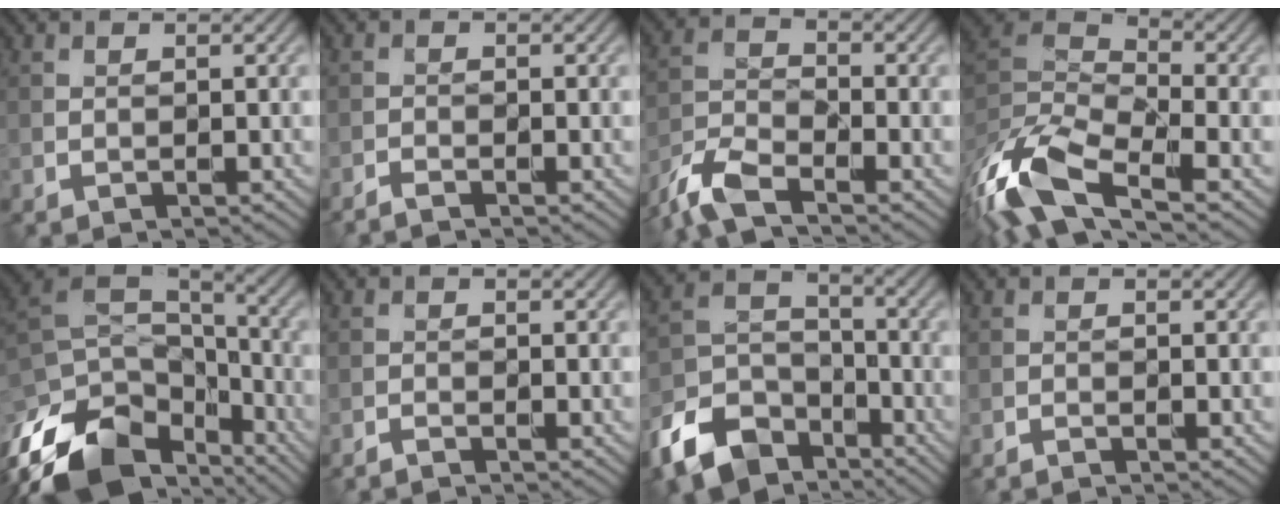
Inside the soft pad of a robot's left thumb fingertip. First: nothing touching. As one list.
[{"total": 1.3, "force": [-1.2, 0.0, 0.5], "torque": [-0.011, -0.002, -0.029]}, {"total": 6.9, "force": [-5.4, 1.8, 4.0], "torque": [-0.093, -0.010, -0.125]}, {"total": 14.1, "force": [-7.8, 5.6, 10.4], "torque": [-0.256, -0.017, -0.151]}, {"total": 17.7, "force": [-10.5, 9.8, 10.2], "torque": [-0.279, -0.035, -0.167]}, {"total": 1.0, "force": [-1.0, -0.1, 0.4], "torque": [-0.007, 0.000, -0.022]}, {"total": 11.7, "force": [-8.0, 6.6, 5.3], "torque": [-0.125, -0.020, -0.162]}, {"total": 0.7, "force": [-0.7, -0.1, 0.2], "torque": [-0.004, 0.002, -0.015]}]